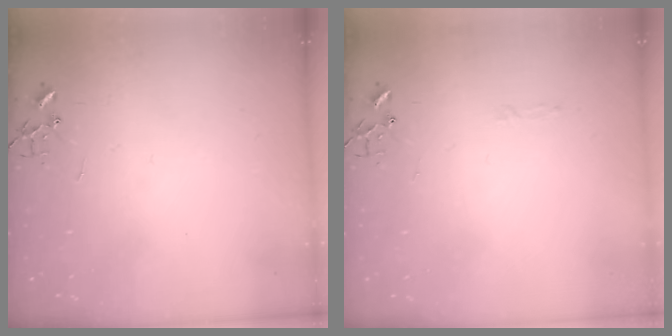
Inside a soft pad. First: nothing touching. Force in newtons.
{"total": 2.8, "press": 2.8, "slide": 0.4}